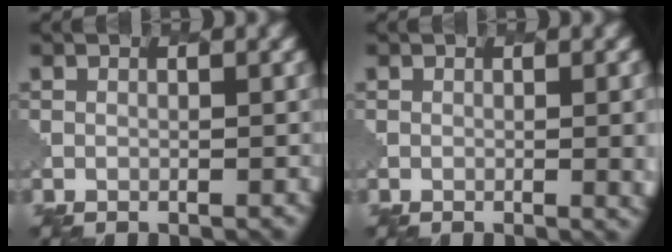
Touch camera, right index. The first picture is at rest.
{"total": 2.5, "force": [-0.1, 0.7, 2.4], "torque": [-0.028, -0.002, -0.001]}